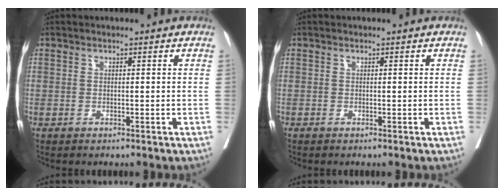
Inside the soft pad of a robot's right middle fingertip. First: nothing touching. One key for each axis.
{"total": 0.0}